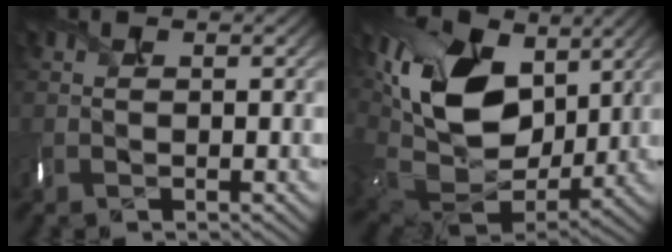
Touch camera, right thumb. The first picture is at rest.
{"total": 17.1, "force": [5.0, 11.8, 11.3], "torque": [-0.259, 0.009, 0.113]}